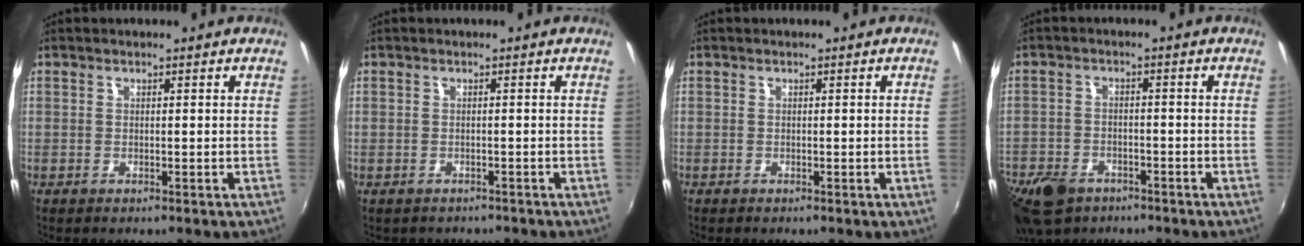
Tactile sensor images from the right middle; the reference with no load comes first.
{"total": 2.2, "force": [-1.2, 1.8, 0.0], "torque": [-0.001, 0.008, -0.014]}
{"total": 0.5, "force": [0.1, -0.3, 0.4], "torque": [-0.001, -0.002, 0.001]}
{"total": 12.0, "force": [-7.9, 7.3, 5.4], "torque": [-0.153, -0.016, -0.136]}